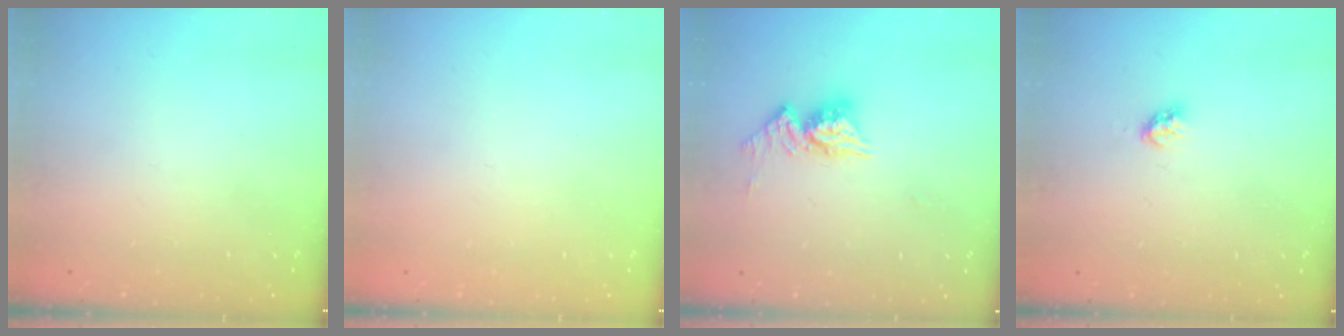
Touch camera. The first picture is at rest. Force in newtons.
{"total": 0.0}
{"total": 9.9, "press": 9.8, "slide": 0.9}
{"total": 2.8, "press": 2.8, "slide": 0.2}